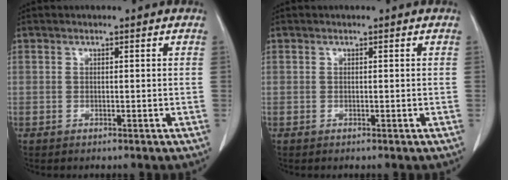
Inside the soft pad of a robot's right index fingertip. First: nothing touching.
{"total": 0.0}